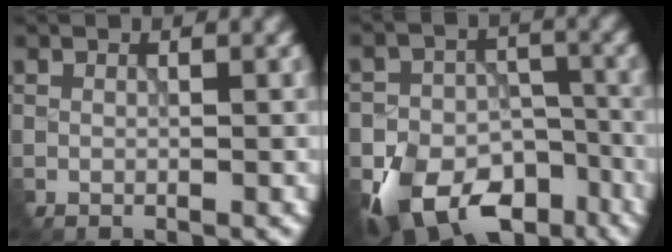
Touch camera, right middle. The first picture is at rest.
{"total": 10.3, "force": [-7.5, 6.0, 3.8], "torque": [-0.080, -0.021, -0.093]}